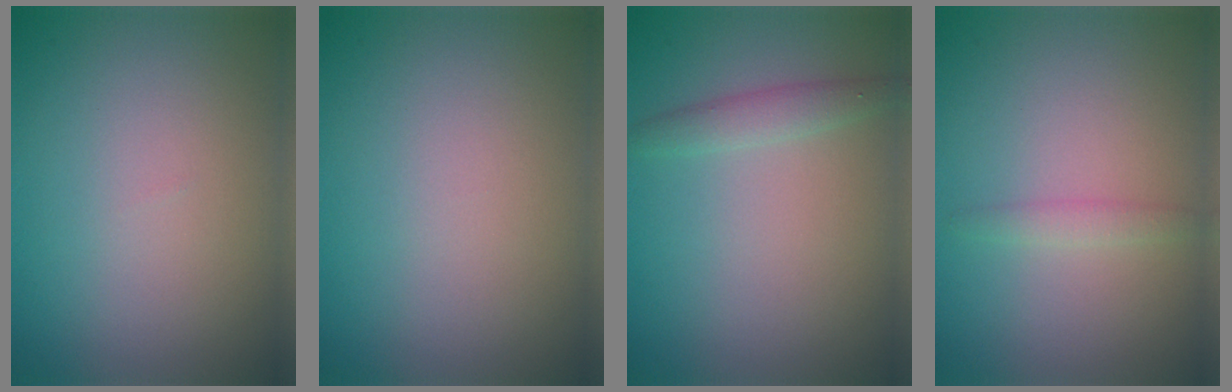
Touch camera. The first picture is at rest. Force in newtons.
{"total": 0.0}
{"total": 1.6, "press": 1.6, "slide": 0.0}
{"total": 1.1, "press": 1.1, "slide": 0.0}